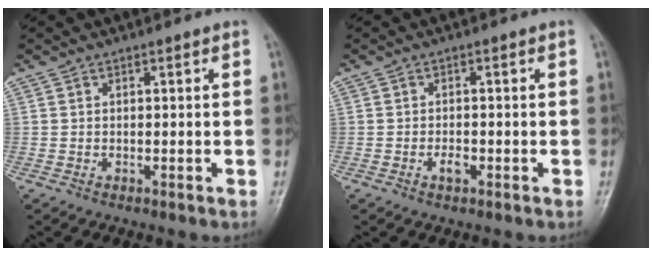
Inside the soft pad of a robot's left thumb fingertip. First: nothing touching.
{"total": 1.7, "force": [-0.7, 0.8, 1.3], "torque": [-0.022, 0.005, -0.012]}